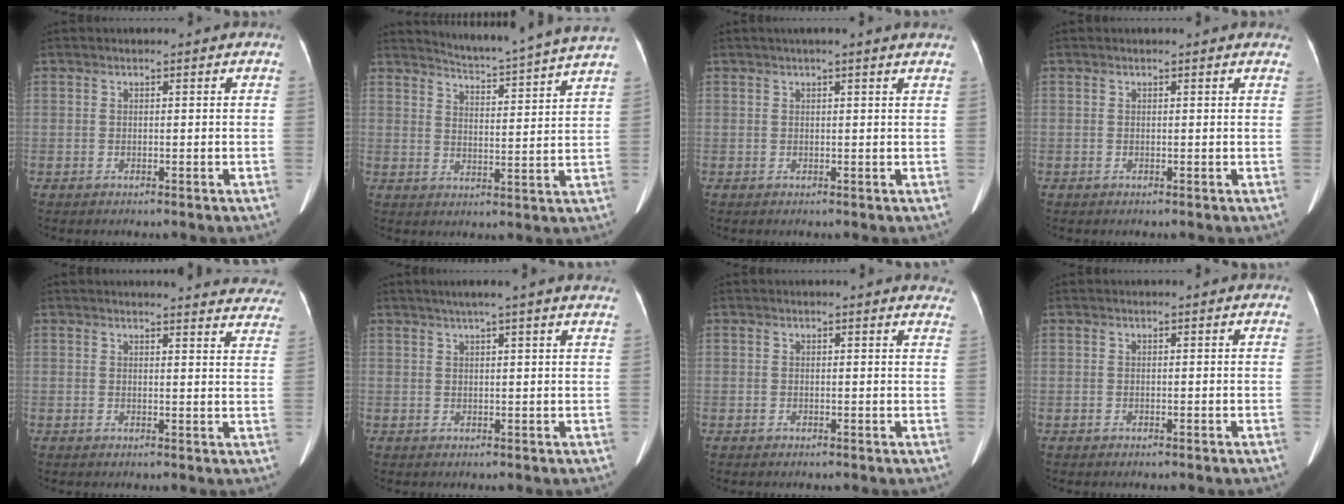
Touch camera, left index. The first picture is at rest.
{"total": 13.9, "force": [13.2, -2.1, 3.9], "torque": [-0.074, -0.046, 0.167]}
{"total": 3.8, "force": [3.2, -0.1, 2.1], "torque": [-0.025, 0.023, 0.031]}
{"total": 1.2, "force": [1.0, 0.7, 0.2], "torque": [-0.003, -0.003, -0.005]}
{"total": 16.6, "force": [16.1, 3.0, 2.8], "torque": [0.001, -0.062, 0.151]}
{"total": 8.6, "force": [7.1, -0.4, 4.9], "torque": [-0.067, 0.025, 0.077]}
{"total": 3.5, "force": [3.1, 1.6, 0.3], "torque": [0.011, -0.014, 0.002]}
{"total": 0.0}